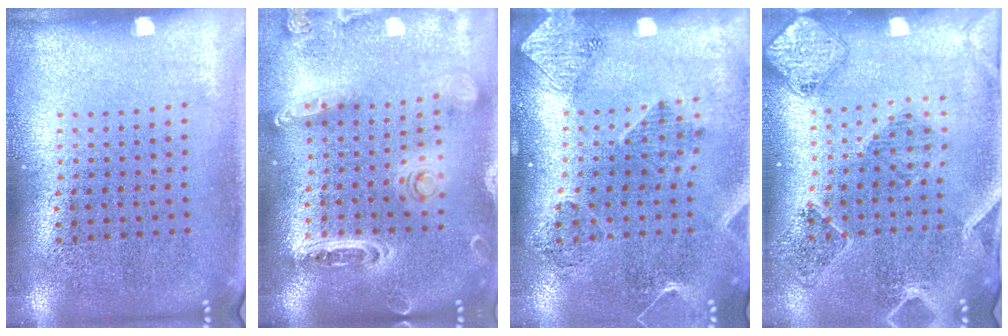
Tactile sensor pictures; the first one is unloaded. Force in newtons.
{"total": 1.3, "press": 1.3, "slide": 0.2}
{"total": 1.8, "press": 1.6, "slide": 0.8}
{"total": 0.7, "press": 0.7, "slide": 0.3}